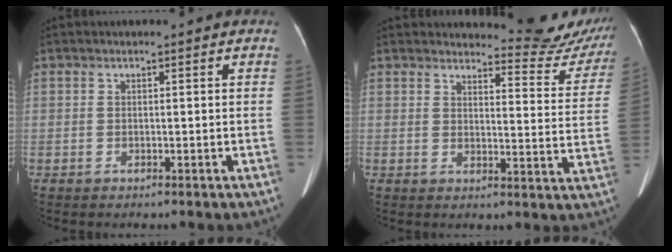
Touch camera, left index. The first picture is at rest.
{"total": 12.6, "force": [12.5, 1.5, 0.5], "torque": [0.023, -0.076, 0.120]}